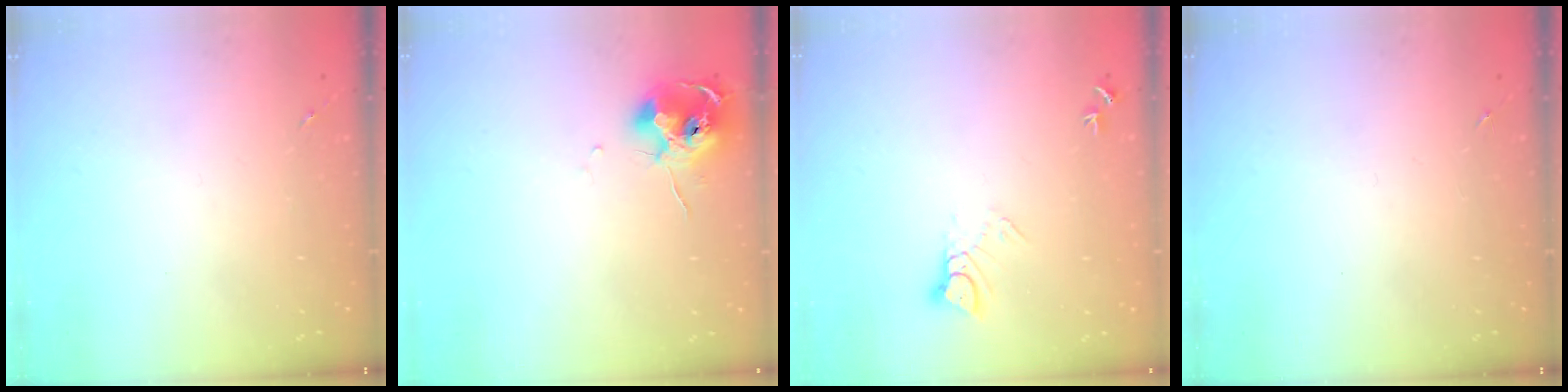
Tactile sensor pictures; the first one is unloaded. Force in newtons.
{"total": 10.4, "press": 10.3, "slide": 0.7}
{"total": 4.3, "press": 4.3, "slide": 0.2}
{"total": 0.0}